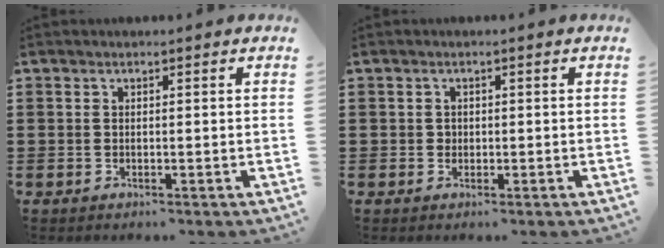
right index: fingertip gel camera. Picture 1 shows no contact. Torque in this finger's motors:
{"motor_torque": [0.22, -0.23, 0.00, 0.00]}